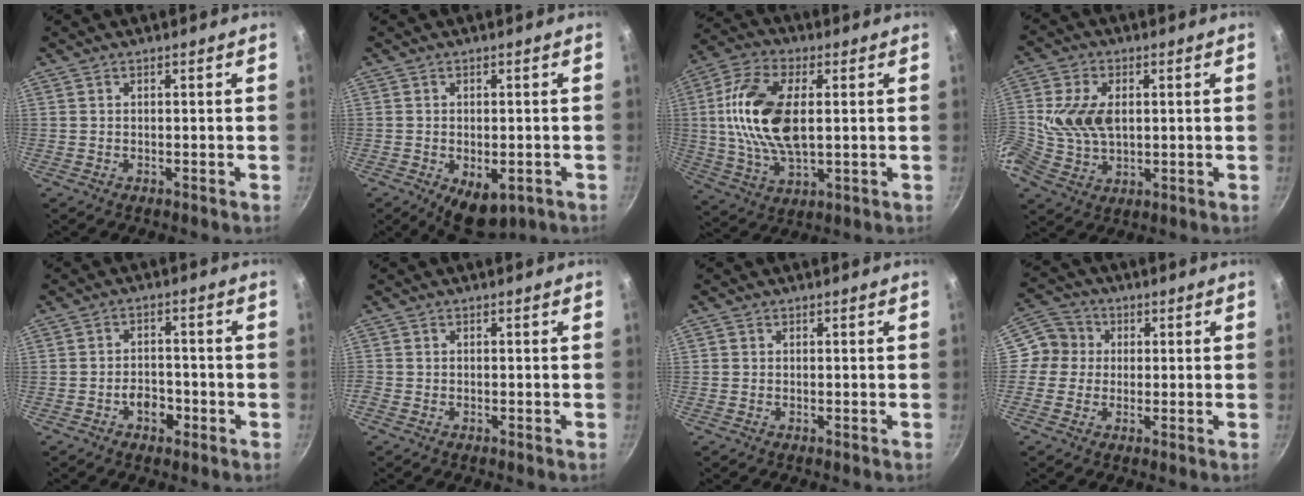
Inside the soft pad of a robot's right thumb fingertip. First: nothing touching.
{"total": 7.2, "force": [-2.6, 4.2, 5.3], "torque": [-0.053, 0.003, -0.023]}
{"total": 16.8, "force": [2.0, 8.7, 14.3], "torque": [-0.273, 0.004, 0.032]}
{"total": 10.4, "force": [1.1, 6.9, 7.7], "torque": [-0.136, 0.002, 0.017]}
{"total": 4.7, "force": [-2.1, 3.1, 2.8], "torque": [-0.024, 0.018, -0.035]}
{"total": 0.6, "force": [-0.3, 0.5, 0.0], "torque": [-0.003, 0.001, -0.008]}
{"total": 0.7, "force": [0.0, 0.7, 0.1], "torque": [0.000, 0.001, -0.002]}
{"total": 6.6, "force": [0.6, 6.3, 1.6], "torque": [0.011, 0.016, -0.008]}